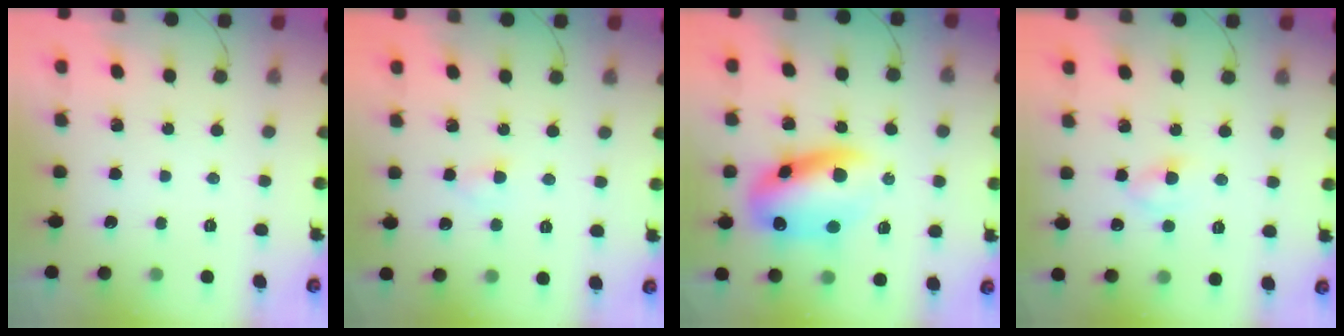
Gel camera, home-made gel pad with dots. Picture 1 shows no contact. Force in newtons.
{"total": 2.7, "press": 2.5, "slide": 0.9}
{"total": 13.9, "press": 13.7, "slide": 2.5}
{"total": 3.0, "press": 2.7, "slide": 1.2}